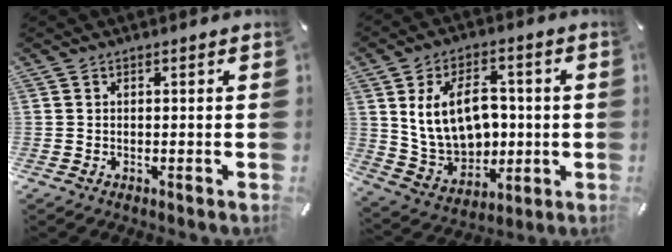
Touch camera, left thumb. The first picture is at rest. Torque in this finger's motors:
{"motor_torque": [0.90, 2.27, 1.53, -1.09, 0.21]}